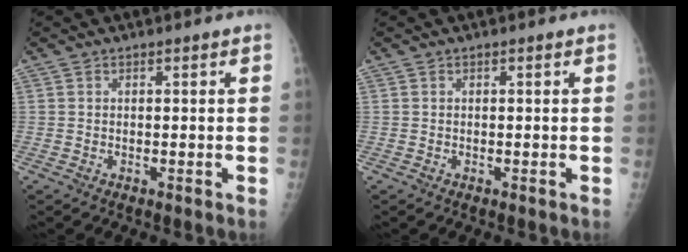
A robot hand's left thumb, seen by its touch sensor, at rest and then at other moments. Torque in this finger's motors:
{"motor_torque": [0.29, 0.29, -0.10, -0.10, 0.00]}